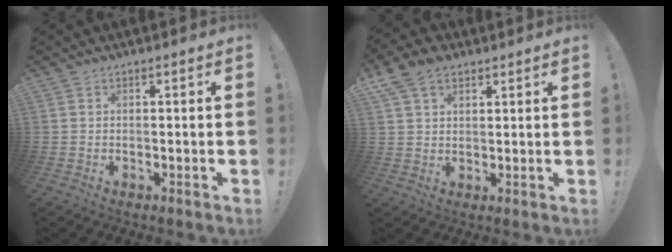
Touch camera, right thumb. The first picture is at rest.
{"total": 7.9, "force": [4.7, 5.0, 4.0], "torque": [-0.074, -0.007, 0.094]}